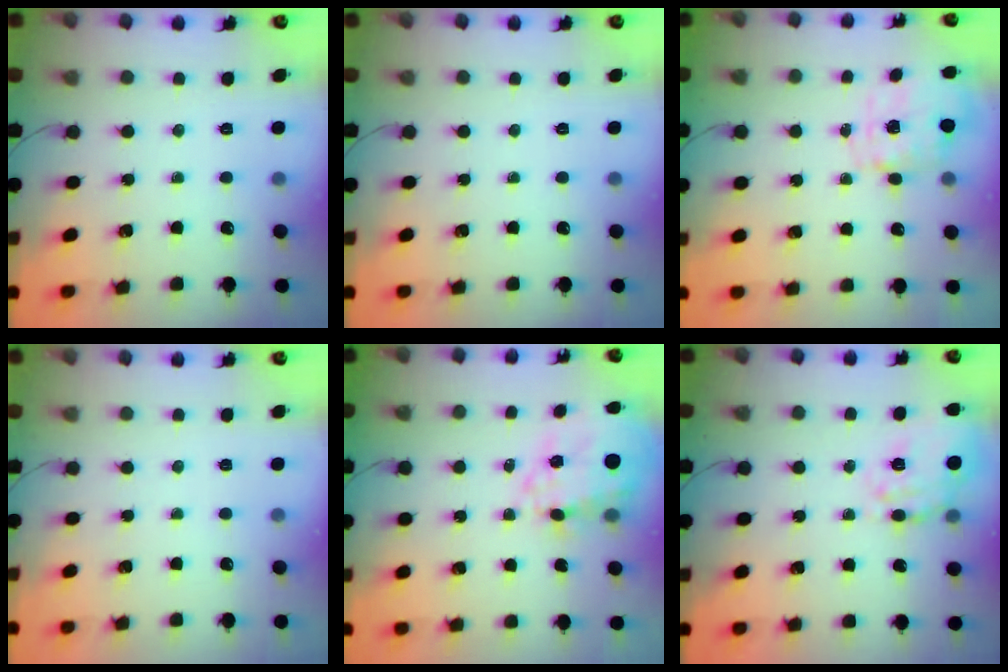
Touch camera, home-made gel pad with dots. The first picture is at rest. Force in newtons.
{"total": 0.0}
{"total": 2.9, "press": 2.7, "slide": 0.9}
{"total": 2.4, "press": 2.4, "slide": 0.5}
{"total": 13.5, "press": 13.0, "slide": 3.4}
{"total": 9.6, "press": 9.4, "slide": 1.8}